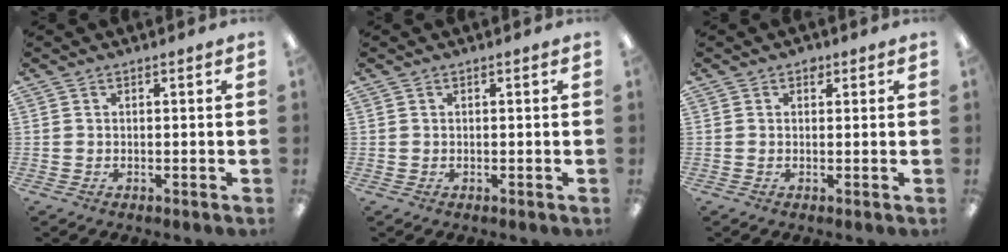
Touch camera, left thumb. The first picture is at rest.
{"total": 0.0}
{"total": 1.6, "force": [0.9, 1.1, 0.7], "torque": [0.001, -0.003, 0.012]}